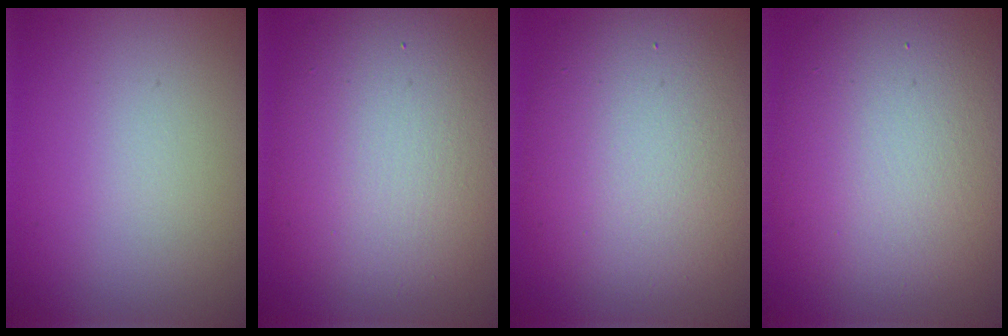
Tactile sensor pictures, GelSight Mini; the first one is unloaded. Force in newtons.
{"total": 10.5, "press": 10.5, "slide": 0.5}
{"total": 10.4, "press": 10.4, "slide": 0.6}
{"total": 11.7, "press": 11.7, "slide": 0.7}